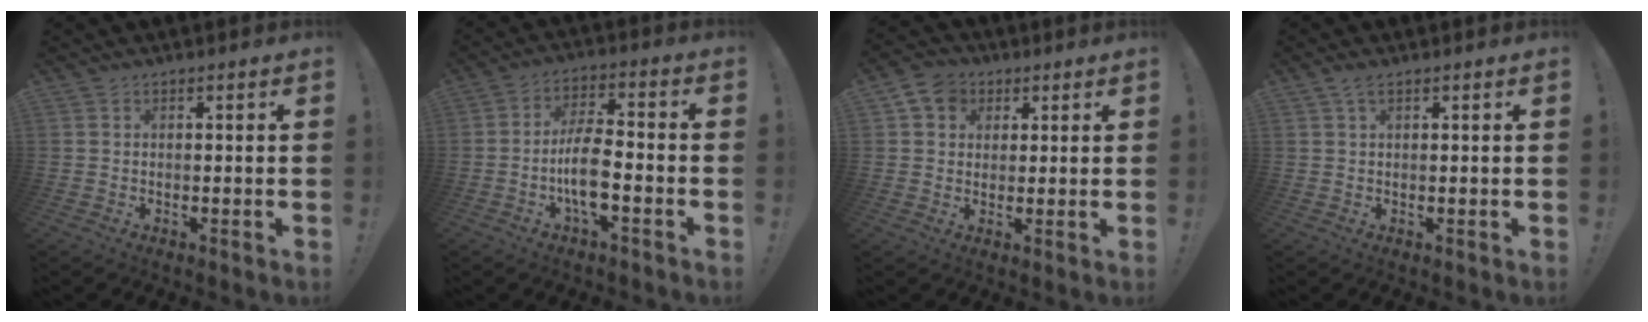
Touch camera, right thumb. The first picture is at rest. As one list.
[{"total": 10.7, "force": [-3.4, 3.9, 9.3], "torque": [-0.184, 0.007, -0.065]}, {"total": 7.5, "force": [2.9, 6.4, 2.8], "torque": [-0.036, -0.003, 0.057]}, {"total": 2.0, "force": [1.1, 0.4, 1.6], "torque": [-0.035, 0.002, 0.020]}]